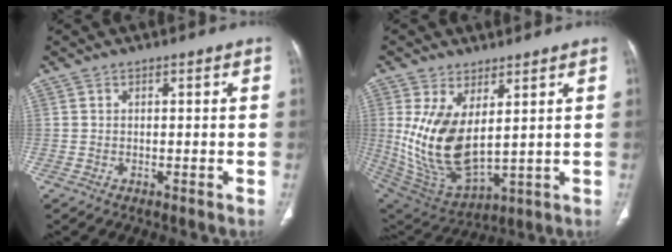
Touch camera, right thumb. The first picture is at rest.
{"total": 15.3, "force": [3.1, 7.8, 12.8], "torque": [-0.241, -0.026, 0.088]}